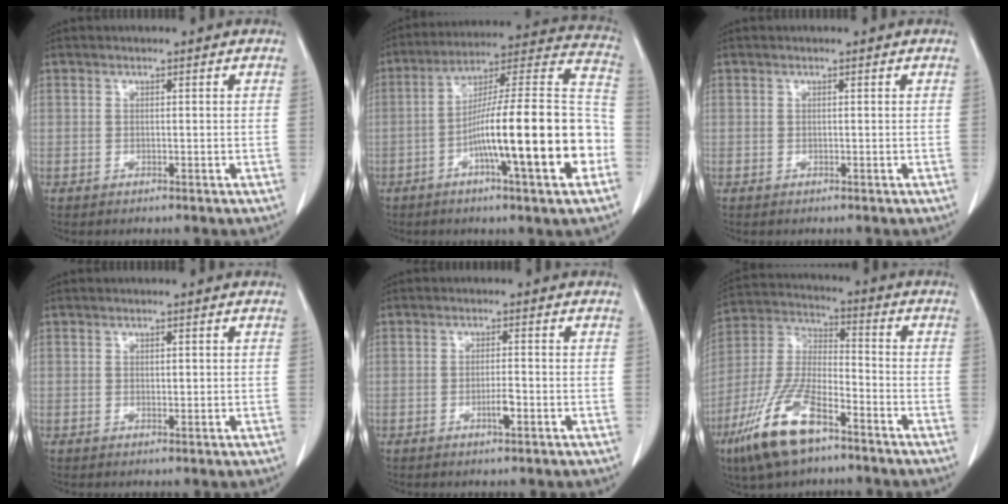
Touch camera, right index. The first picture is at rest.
{"total": 21.4, "force": [-6.6, 1.4, 20.3], "torque": [-0.282, 0.012, -0.107]}
{"total": 0.0}
{"total": 0.8, "force": [0.3, 0.4, 0.6], "torque": [-0.009, -0.002, 0.006]}
{"total": 2.3, "force": [-1.0, 0.2, 2.1], "torque": [-0.038, -0.002, -0.016]}
{"total": 14.5, "force": [-8.8, 4.5, 10.6], "torque": [-0.231, -0.014, -0.165]}